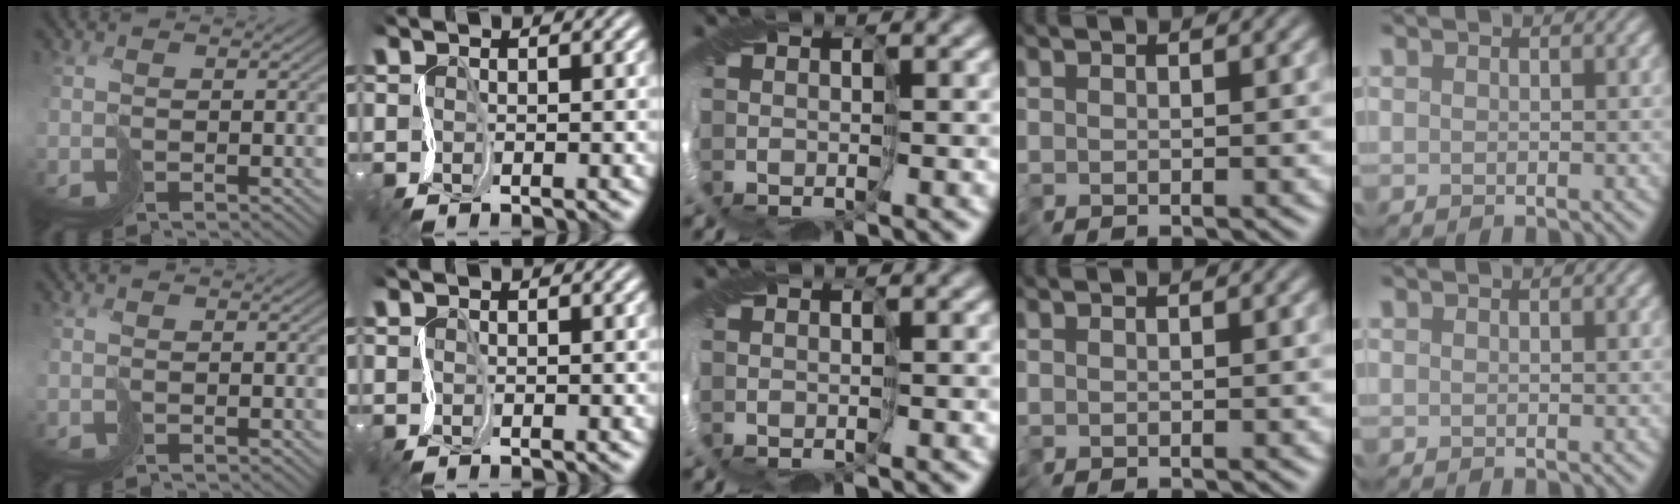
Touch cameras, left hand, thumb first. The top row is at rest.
{}